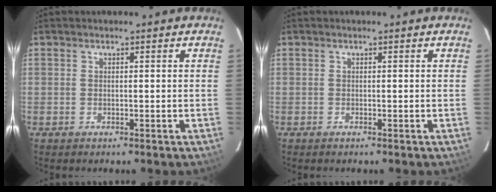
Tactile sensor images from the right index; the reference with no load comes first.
{"total": 0.0}